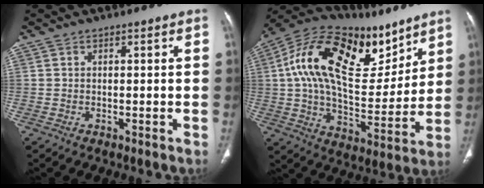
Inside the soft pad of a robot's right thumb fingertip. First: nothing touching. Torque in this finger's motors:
{"motor_torque": [-1.26, 2.60, 2.05, 0.23, 0.34]}